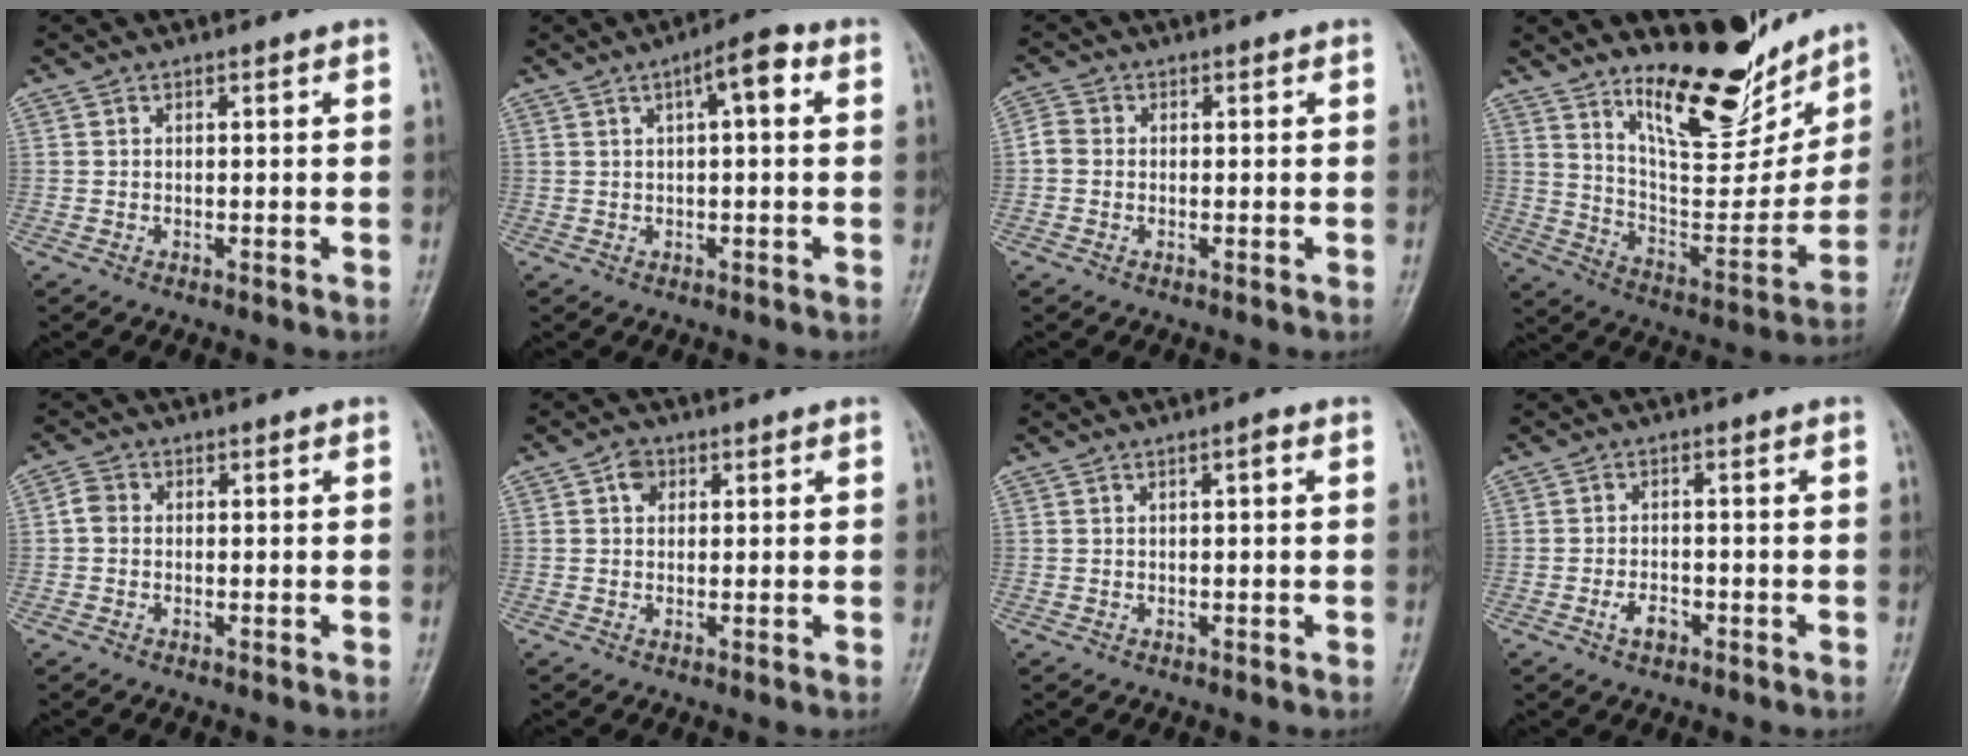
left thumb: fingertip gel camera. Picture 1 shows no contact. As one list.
[{"total": 5.5, "force": [1.6, 1.6, 5.0], "torque": [-0.071, 0.015, 0.016]}, {"total": 2.2, "force": [-0.3, 1.9, 1.1], "torque": [-0.017, 0.004, -0.015]}, {"total": 17.8, "force": [13.8, 6.1, 9.4], "torque": [-0.097, -0.105, 0.235]}, {"total": 2.2, "force": [-0.1, 1.9, 1.2], "torque": [-0.015, 0.004, -0.011]}, {"total": 2.7, "force": [0.9, 2.1, 1.4], "torque": [-0.009, 0.001, 0.011]}, {"total": 1.3, "force": [0.4, 0.3, 1.2], "torque": [-0.019, 0.003, 0.004]}, {"total": 2.9, "force": [-1.3, 1.7, 1.9], "torque": [-0.031, 0.008, -0.023]}]